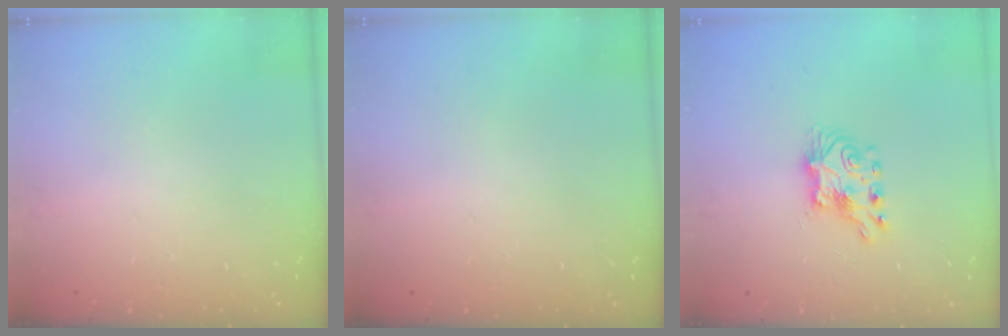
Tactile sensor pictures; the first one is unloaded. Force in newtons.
{"total": 0.0}
{"total": 7.3, "press": 7.2, "slide": 0.6}